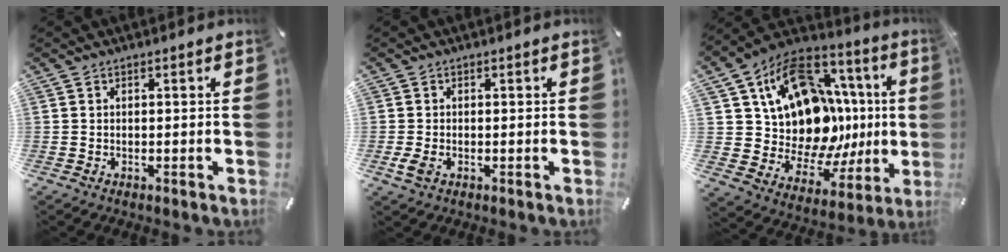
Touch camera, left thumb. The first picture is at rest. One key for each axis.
{"total": 2.6, "fx": -0.4, "fy": 2.1, "fz": 1.5, "tx": -0.038, "ty": 0.000, "tz": -0.009}
{"total": 18.7, "fx": 4.0, "fy": 14.2, "fz": 11.4, "tx": -0.189, "ty": -0.059, "tz": 0.091}